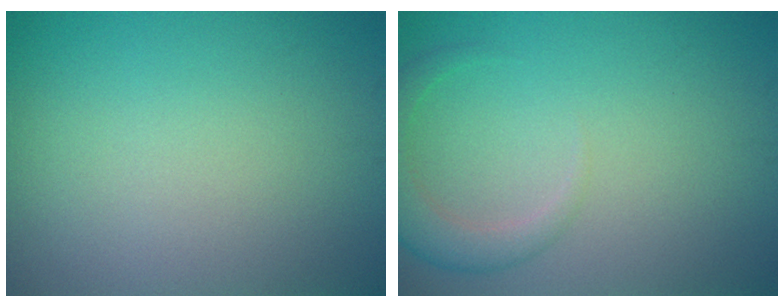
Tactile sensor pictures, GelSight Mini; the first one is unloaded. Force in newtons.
{"total": 2.8, "press": 2.8, "slide": 0.3}